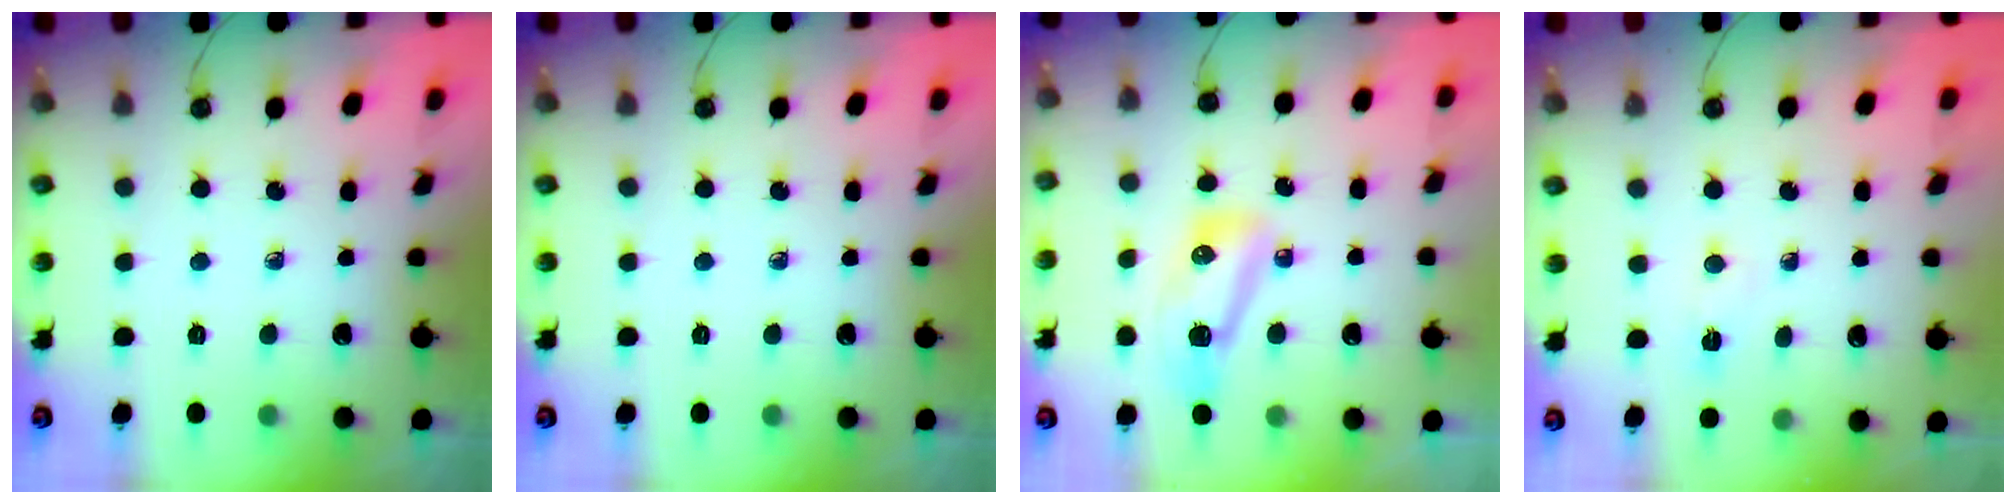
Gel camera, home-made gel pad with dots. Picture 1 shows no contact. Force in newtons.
{"total": 0.0}
{"total": 9.6, "press": 9.6, "slide": 0.7}
{"total": 3.2, "press": 1.9, "slide": 2.6}